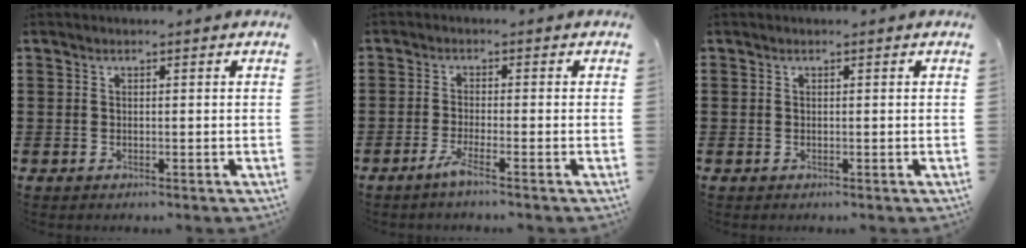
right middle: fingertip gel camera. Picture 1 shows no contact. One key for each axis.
{"total": 2.9, "fx": -1.9, "fy": -0.2, "fz": 2.2, "tx": -0.051, "ty": -0.009, "tz": -0.039}
{"total": 0.0}